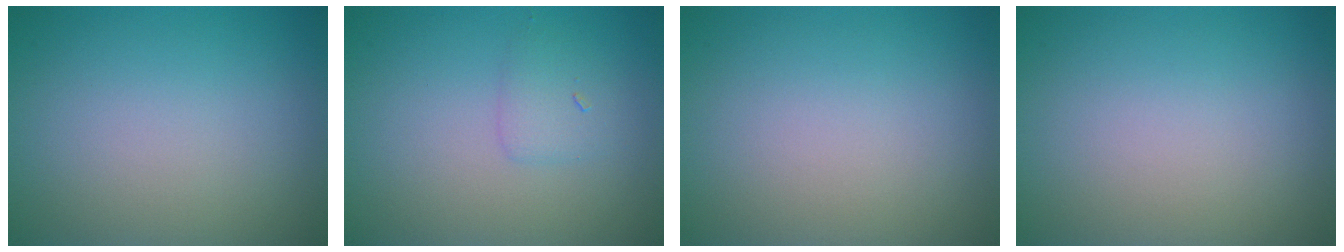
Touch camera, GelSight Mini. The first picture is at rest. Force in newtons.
{"total": 1.5, "press": 1.5, "slide": 0.2}
{"total": 0.0}
{"total": 0.0}